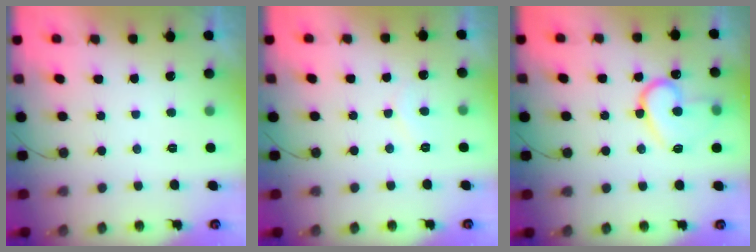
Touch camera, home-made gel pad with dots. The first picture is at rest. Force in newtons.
{"total": 4.8, "press": 4.8, "slide": 0.5}
{"total": 14.5, "press": 14.4, "slide": 1.6}